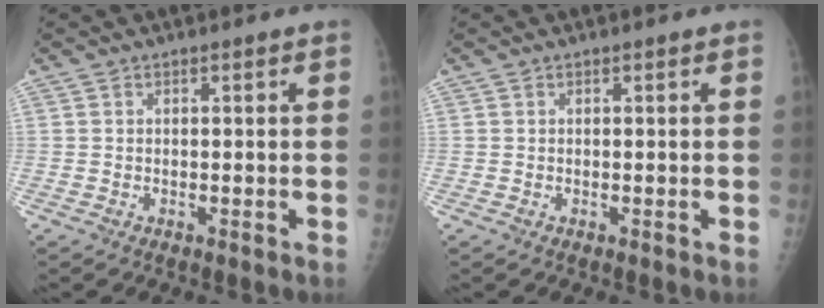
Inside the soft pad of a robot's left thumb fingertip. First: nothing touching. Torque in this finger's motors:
{"motor_torque": [0.07, -0.04, -0.03, -0.08, 0.02]}